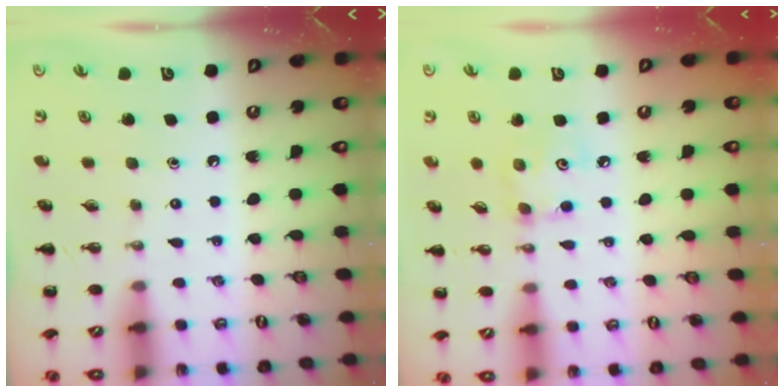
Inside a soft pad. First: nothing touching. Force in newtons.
{"total": 5.2, "press": 5.2, "slide": 0.5}